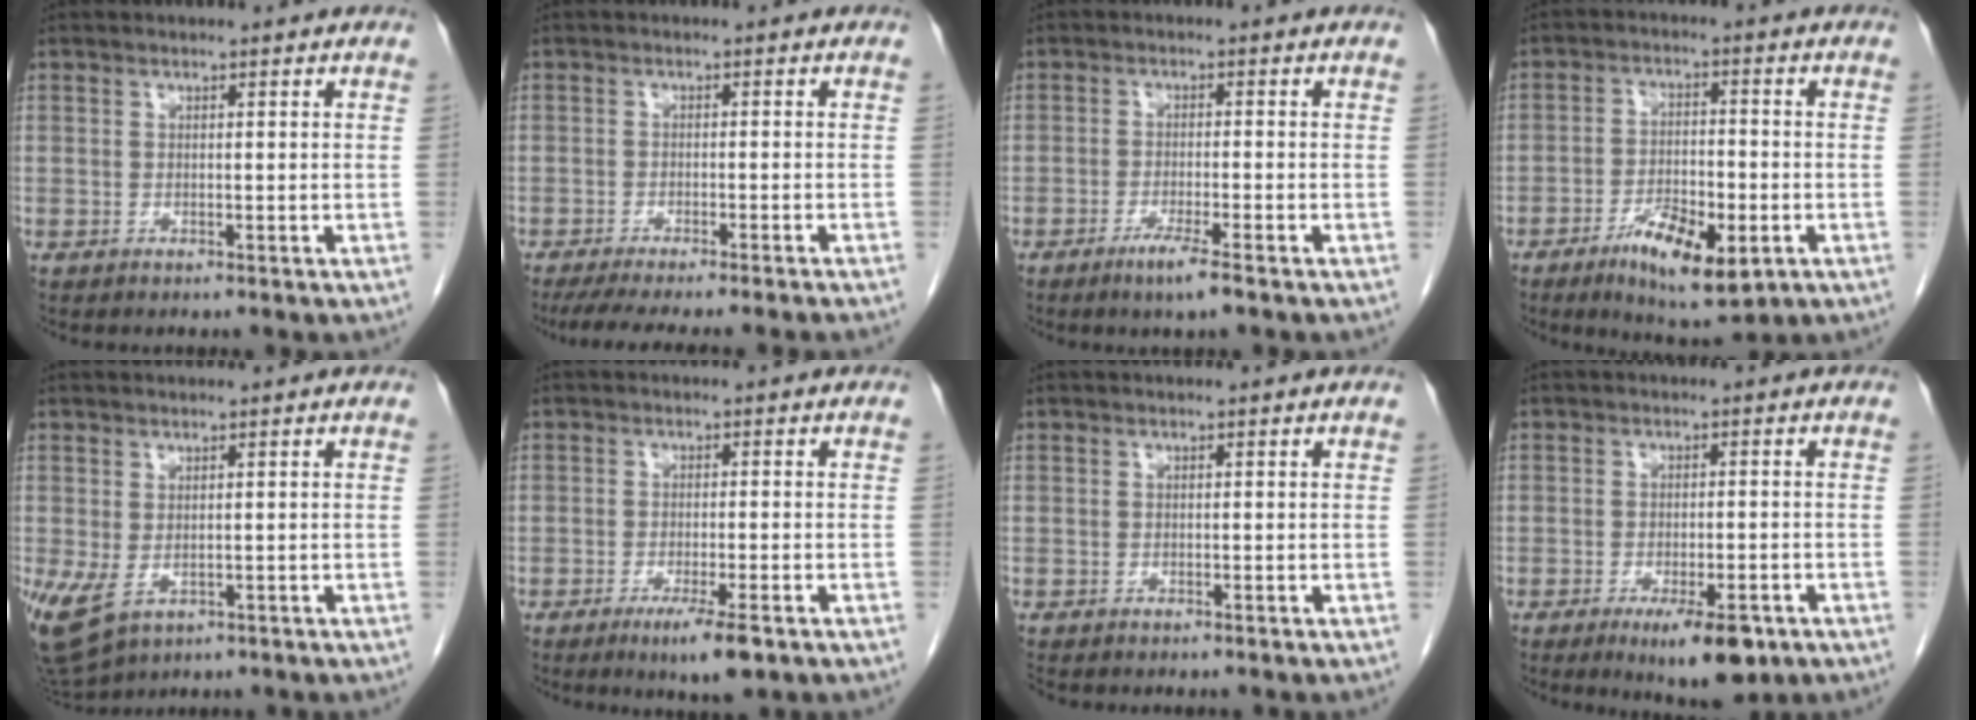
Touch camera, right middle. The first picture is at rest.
{"total": 11.2, "force": [-9.7, -0.3, 5.5], "torque": [-0.054, -0.020, -0.137]}
{"total": 4.0, "force": [-2.6, -0.1, 3.0], "torque": [-0.059, -0.010, -0.049]}
{"total": 9.4, "force": [-4.4, 2.7, 7.9], "torque": [-0.139, -0.014, -0.067]}
{"total": 8.2, "force": [-2.6, 5.1, 5.8], "torque": [-0.137, -0.010, -0.031]}
{"total": 5.1, "force": [-2.9, 0.7, 4.1], "torque": [-0.070, -0.010, -0.044]}
{"total": 0.5, "force": [-0.5, 0.1, 0.1], "torque": [-0.003, 0.000, -0.011]}
{"total": 7.6, "force": [-4.3, 2.4, 5.8], "torque": [-0.080, -0.009, -0.054]}